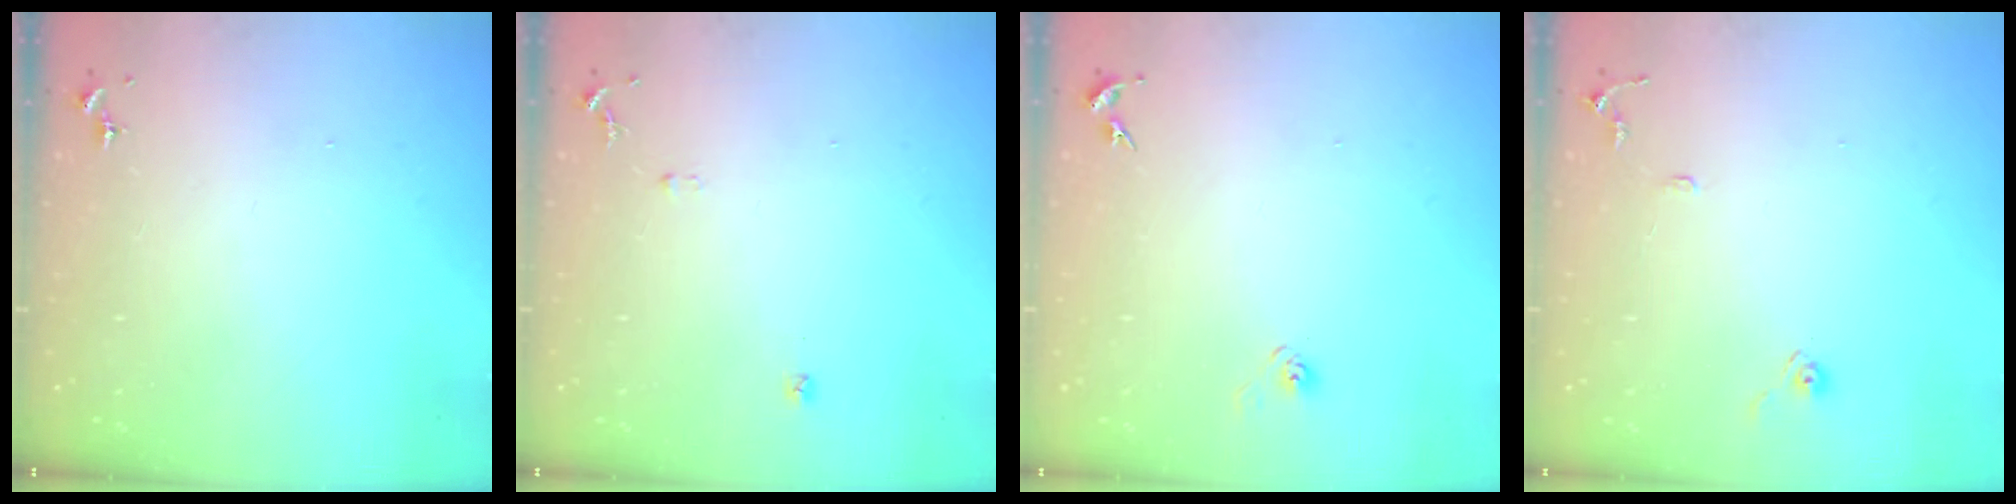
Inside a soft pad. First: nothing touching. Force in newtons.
{"total": 5.6, "press": 5.5, "slide": 0.6}
{"total": 2.8, "press": 2.6, "slide": 1.1}
{"total": 8.0, "press": 8.0, "slide": 0.8}